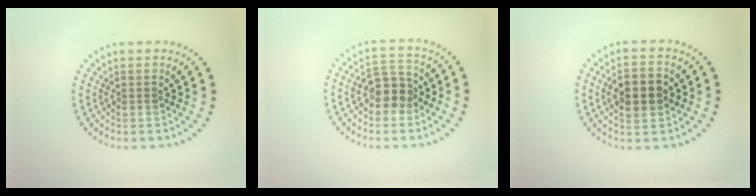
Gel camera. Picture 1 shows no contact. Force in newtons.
{"total": 3.5, "press": 3.4, "slide": 1.0}
{"total": 4.5, "press": 4.5, "slide": 0.2}